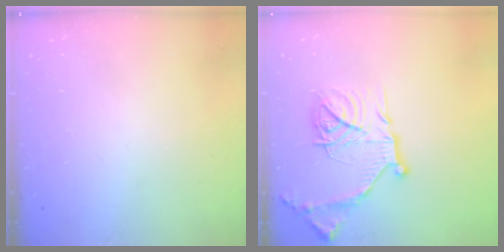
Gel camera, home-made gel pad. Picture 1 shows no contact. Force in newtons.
{"total": 18.5, "press": 18.4, "slide": 1.9}